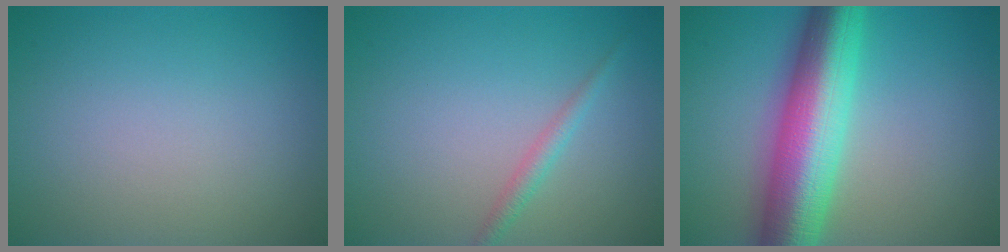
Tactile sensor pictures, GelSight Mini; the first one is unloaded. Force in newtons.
{"total": 1.4, "press": 1.4, "slide": 0.0}
{"total": 10.7, "press": 10.7, "slide": 0.1}